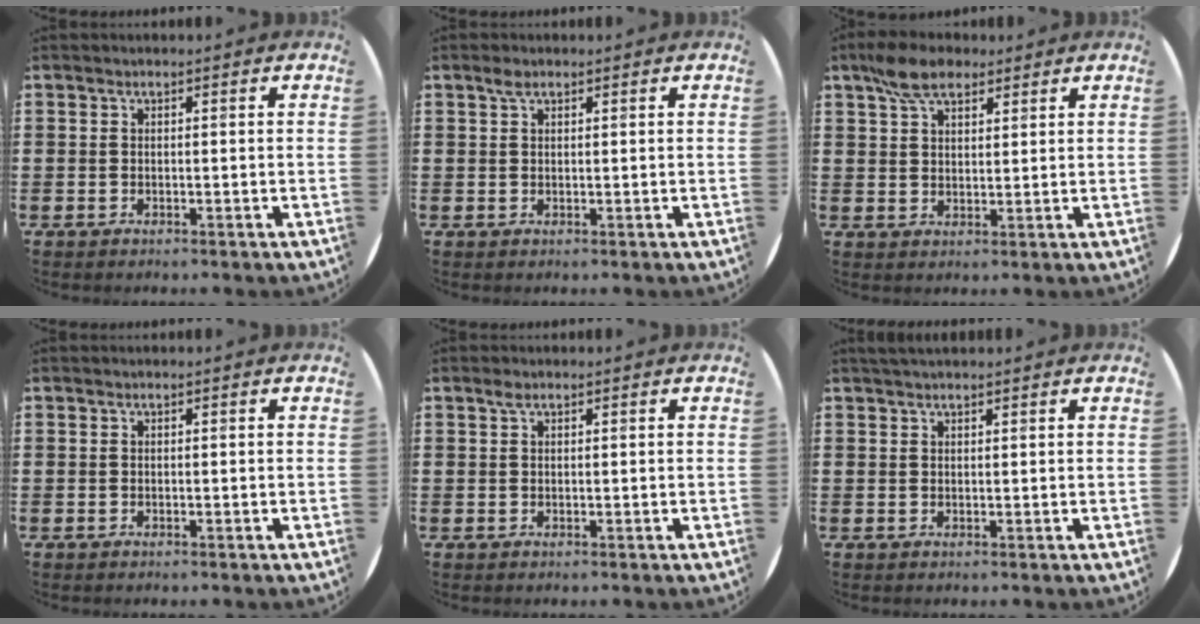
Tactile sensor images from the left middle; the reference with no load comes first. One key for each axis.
{"total": 1.2, "fx": 0.8, "fy": 0.6, "fz": 0.7, "tx": -0.007, "ty": 0.002, "tz": 0.012}
{"total": 5.9, "fx": 4.5, "fy": 2.8, "fz": 2.6, "tx": -0.056, "ty": 0.001, "tz": 0.082}
{"total": 0.0}
{"total": 0.5, "fx": 0.3, "fy": 0.2, "fz": 0.4, "tx": 0.000, "ty": -0.001, "tz": 0.004}
{"total": 1.1, "fx": 1.0, "fy": 0.1, "fz": 0.3, "tx": -0.008, "ty": 0.002, "tz": 0.019}